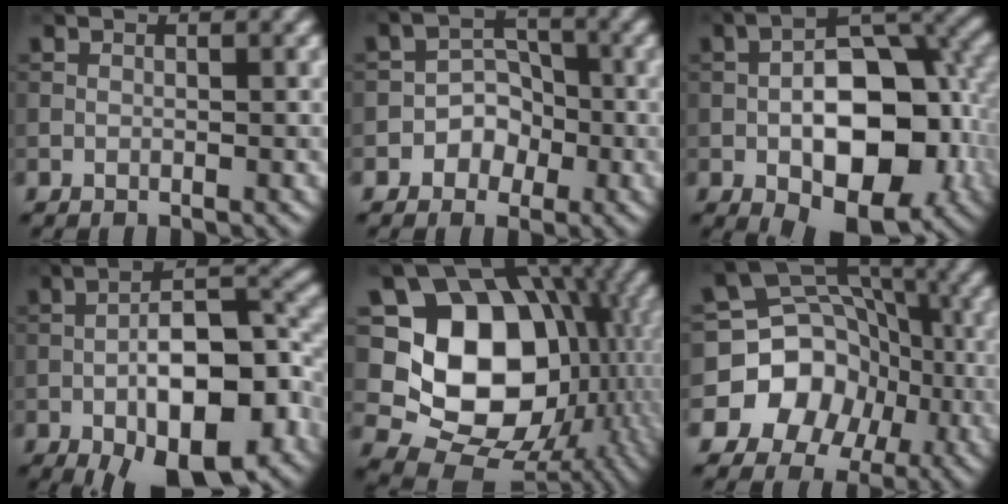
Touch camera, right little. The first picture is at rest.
{"total": 3.4, "force": [-1.5, 2.8, 1.1], "torque": [0.012, 0.012, -0.042]}
{"total": 12.7, "force": [-2.9, 7.2, 10.1], "torque": [-0.147, -0.013, -0.043]}
{"total": 13.4, "force": [-5.3, 6.0, 10.8], "torque": [-0.160, -0.014, -0.080]}
{"total": 15.3, "force": [0.2, 12.4, 8.9], "torque": [-0.140, -0.026, 0.002]}
{"total": 9.2, "force": [-3.1, 8.2, 2.8], "torque": [-0.033, 0.007, -0.085]}